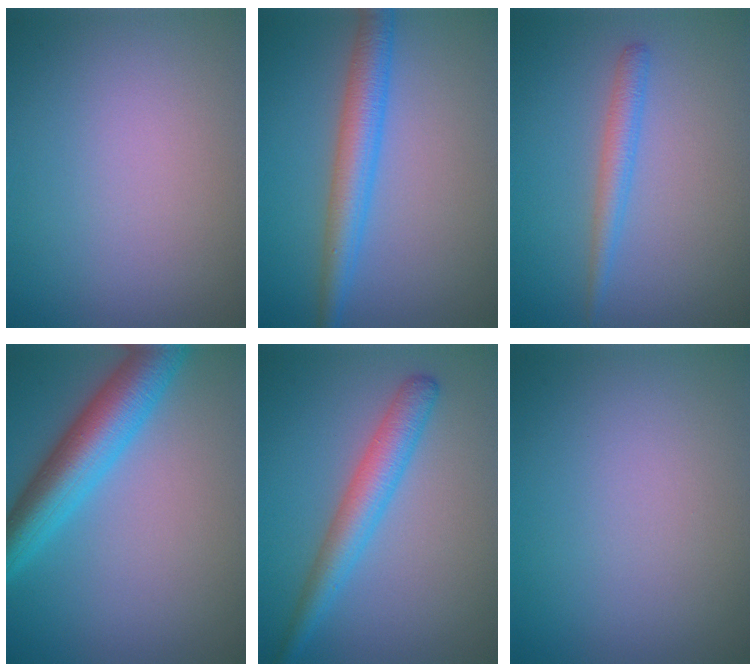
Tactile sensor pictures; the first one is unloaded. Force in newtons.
{"total": 4.0, "press": 4.0, "slide": 0.2}
{"total": 2.0, "press": 2.0, "slide": 0.0}
{"total": 6.6, "press": 6.6, "slide": 0.1}
{"total": 3.8, "press": 3.8, "slide": 0.3}
{"total": 0.0}